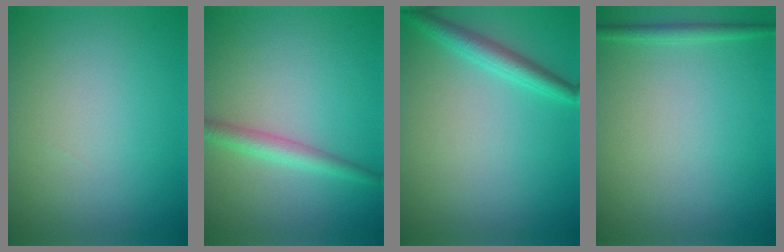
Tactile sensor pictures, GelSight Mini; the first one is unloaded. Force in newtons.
{"total": 2.4, "press": 2.4, "slide": 0.1}
{"total": 2.6, "press": 2.6, "slide": 0.1}
{"total": 1.3, "press": 1.3, "slide": 0.1}